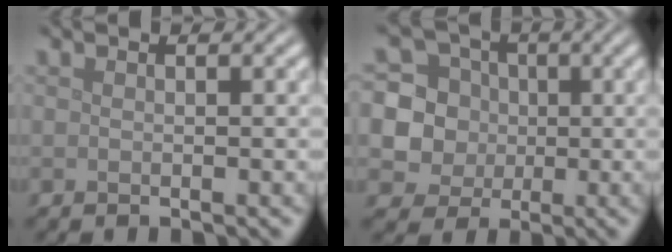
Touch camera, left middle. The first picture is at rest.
{"total": 8.8, "force": [0.6, 8.4, 2.7], "torque": [-0.068, 0.031, 0.005]}